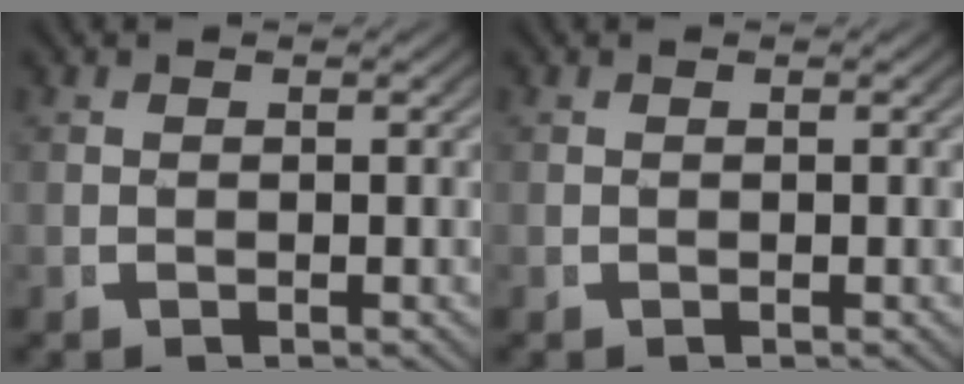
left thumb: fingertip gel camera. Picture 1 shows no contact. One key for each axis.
{"total": 0.0}